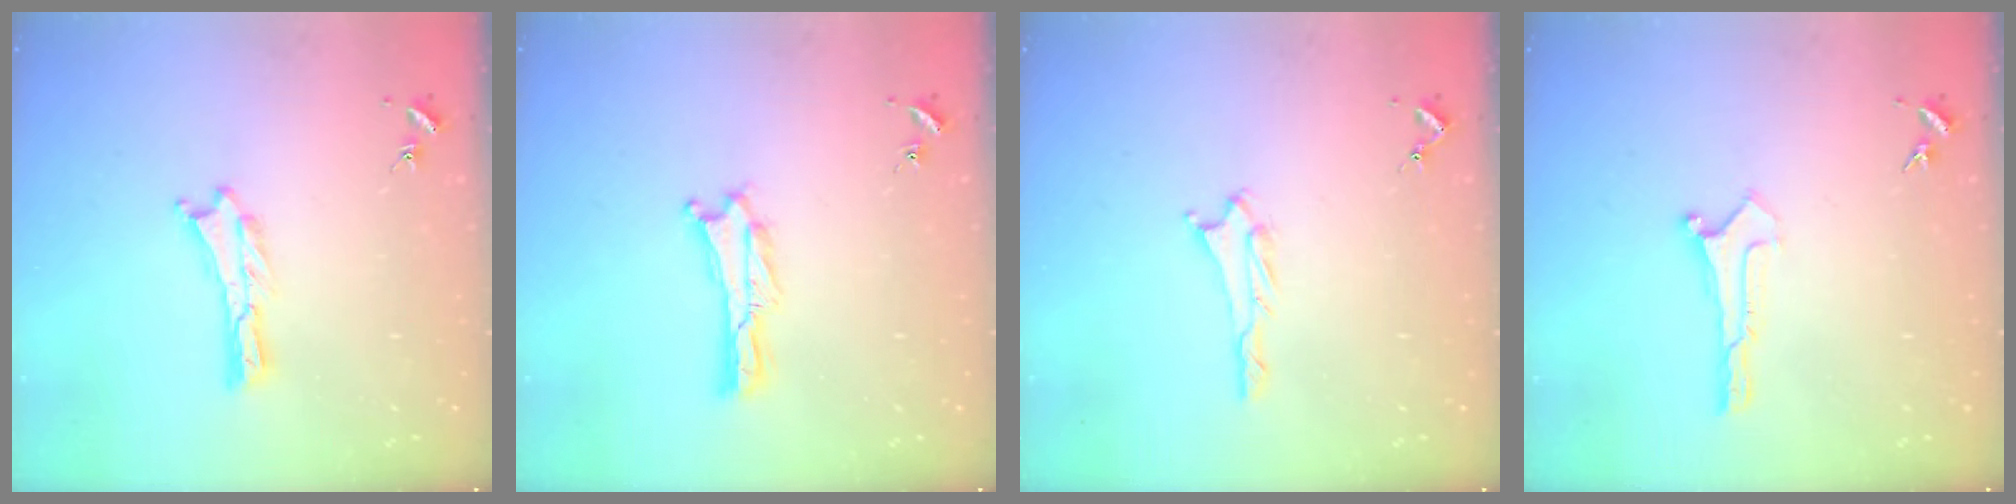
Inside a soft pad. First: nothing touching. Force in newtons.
{"total": 0.0}
{"total": 1.1, "press": 1.0, "slide": 0.1}
{"total": 0.0}